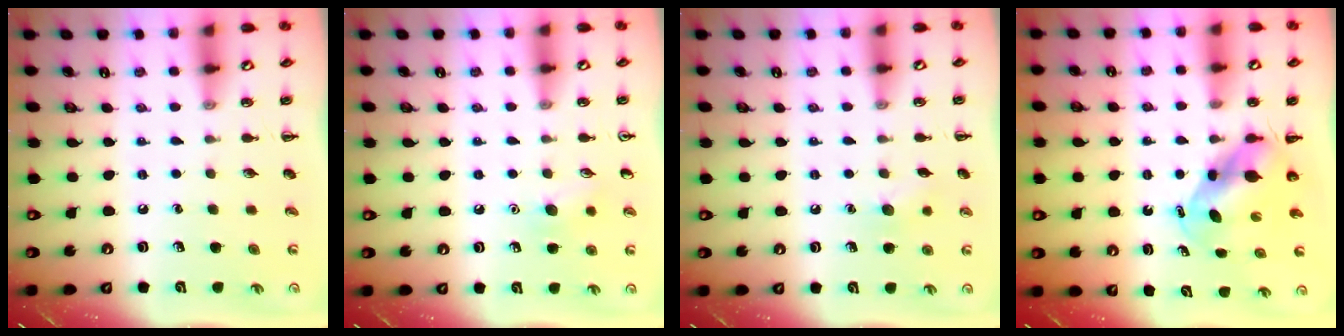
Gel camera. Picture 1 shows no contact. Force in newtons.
{"total": 7.3, "press": 7.0, "slide": 2.1}
{"total": 6.6, "press": 6.4, "slide": 1.5}
{"total": 5.4, "press": 5.3, "slide": 0.6}